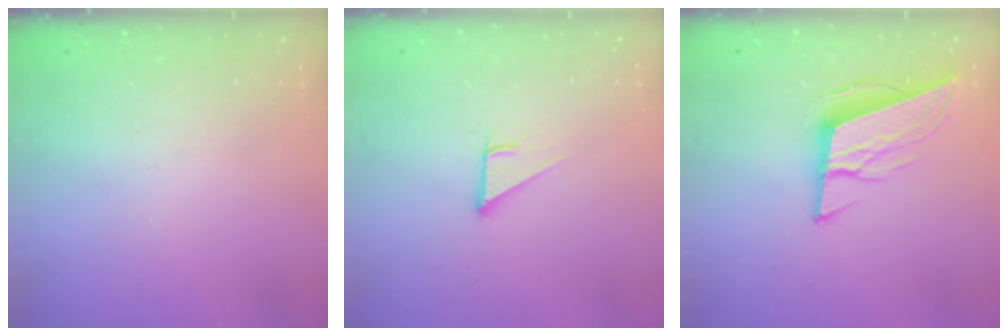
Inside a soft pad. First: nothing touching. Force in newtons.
{"total": 3.0, "press": 3.0, "slide": 0.1}
{"total": 13.0, "press": 12.6, "slide": 3.2}